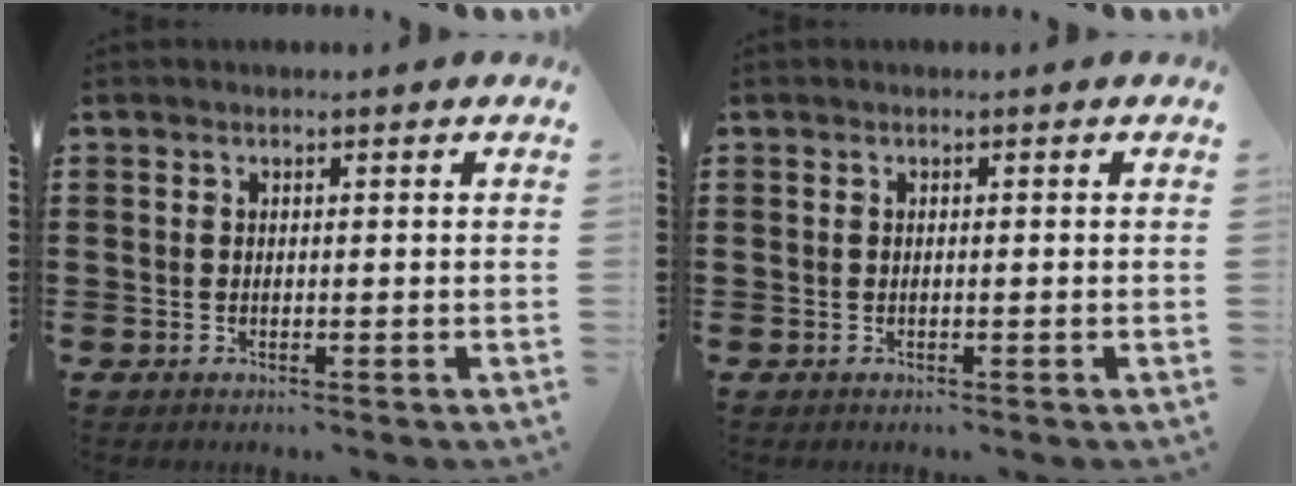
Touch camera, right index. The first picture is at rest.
{"total": 0.0}